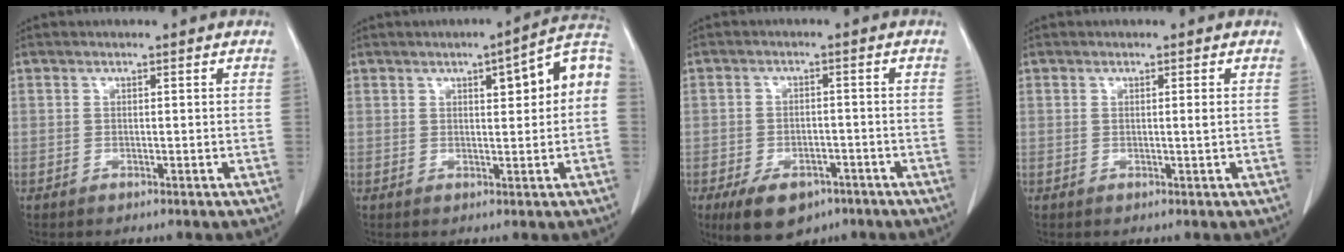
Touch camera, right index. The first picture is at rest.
{"total": 8.2, "force": [1.6, 1.4, 7.9], "torque": [-0.107, 0.026, 0.017]}
{"total": 8.6, "force": [-5.6, 4.8, 4.5], "torque": [-0.072, 0.000, -0.081]}
{"total": 0.8, "force": [0.1, -0.2, 0.8], "torque": [-0.012, -0.002, 0.000]}